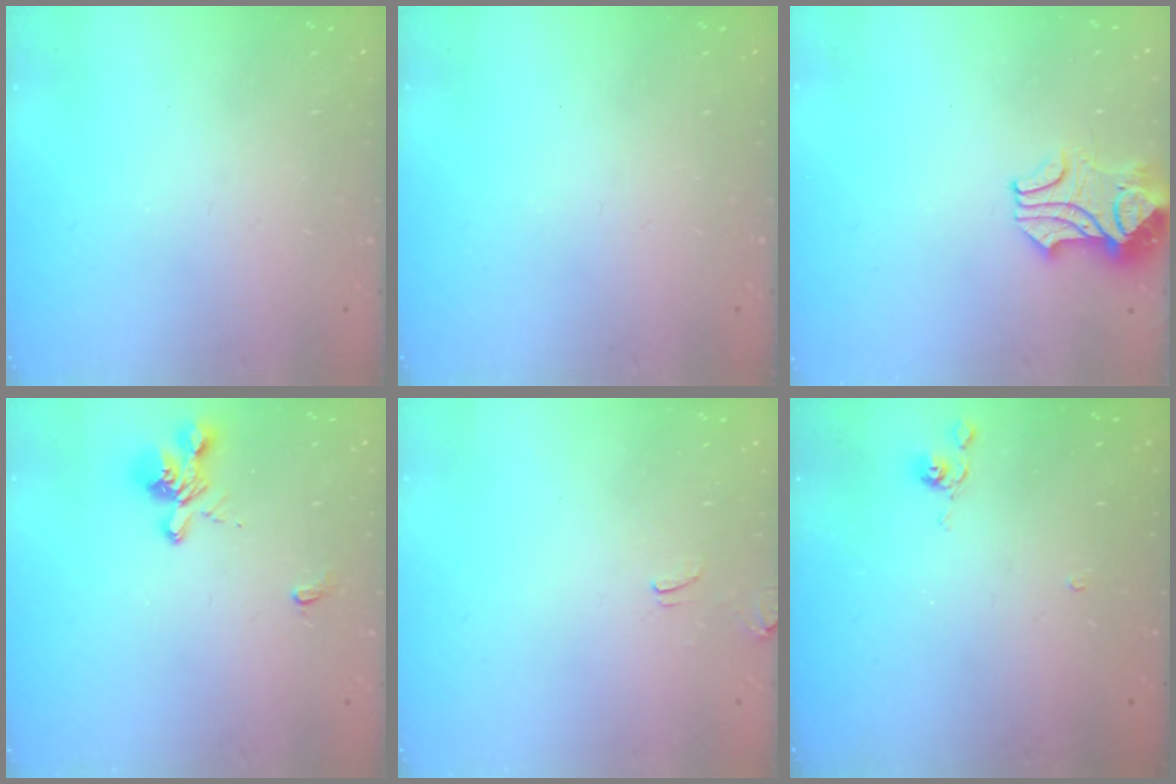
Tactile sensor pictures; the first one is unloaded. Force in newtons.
{"total": 0.0}
{"total": 2.4, "press": 2.2, "slide": 0.9}
{"total": 1.5, "press": 1.0, "slide": 1.2}
{"total": 0.0}
{"total": 3.5, "press": 3.5, "slide": 0.4}